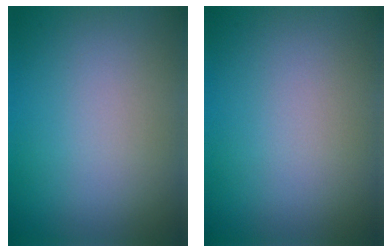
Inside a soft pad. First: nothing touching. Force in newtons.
{"total": 0.0}